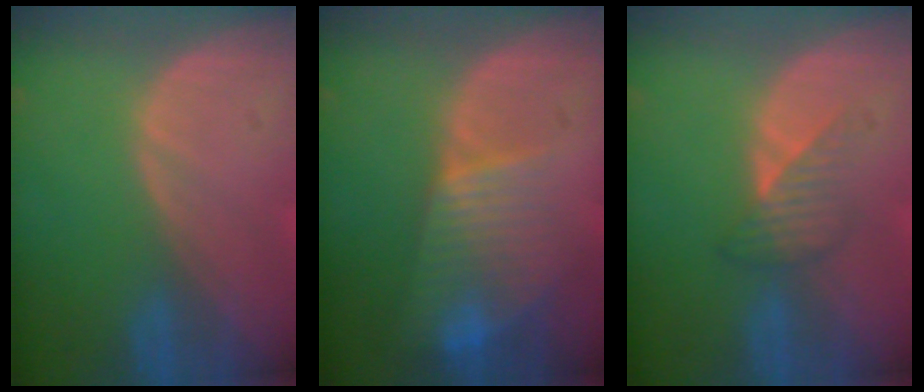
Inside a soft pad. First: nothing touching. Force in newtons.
{"total": 8.1, "press": 7.0, "slide": 4.2}
{"total": 3.5, "press": 3.2, "slide": 1.4}